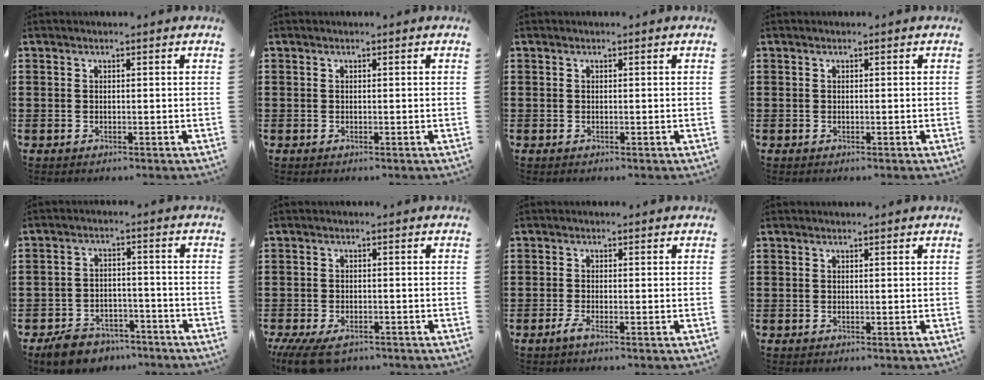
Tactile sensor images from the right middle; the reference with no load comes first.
{"total": 0.0}
{"total": 0.0}
{"total": 0.0}
{"total": 5.2, "force": [-4.9, 1.6, 0.9], "torque": [-0.024, 0.014, -0.099]}
{"total": 3.7, "force": [-3.0, 1.1, 1.7], "torque": [-0.051, -0.011, -0.063]}
{"total": 1.5, "force": [-0.8, 0.1, 1.2], "torque": [-0.029, -0.006, -0.017]}
{"total": 0.0}